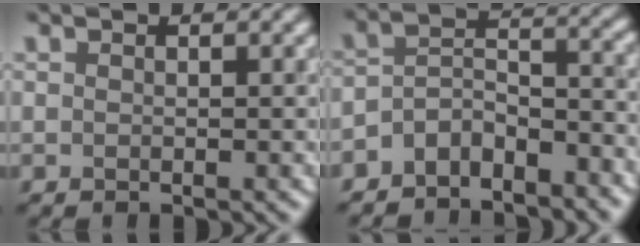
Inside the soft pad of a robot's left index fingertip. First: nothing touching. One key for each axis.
{"total": 5.5, "fx": -4.1, "fy": 2.4, "fz": 2.8, "tx": -0.046, "ty": 0.004, "tz": -0.079}